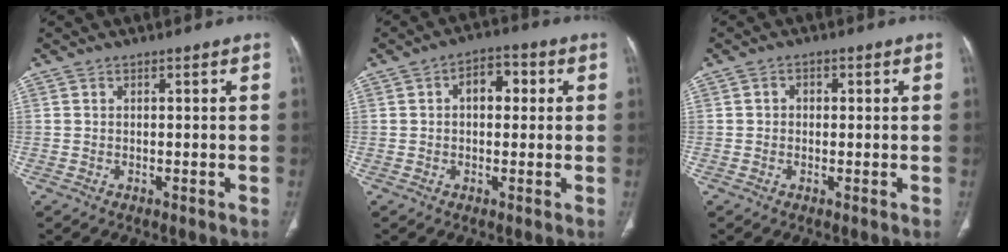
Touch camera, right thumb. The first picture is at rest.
{"total": 6.1, "force": [1.2, 3.8, 4.7], "torque": [-0.049, 0.016, 0.011]}
{"total": 1.8, "force": [0.1, 1.6, 1.0], "torque": [-0.004, 0.009, -0.003]}